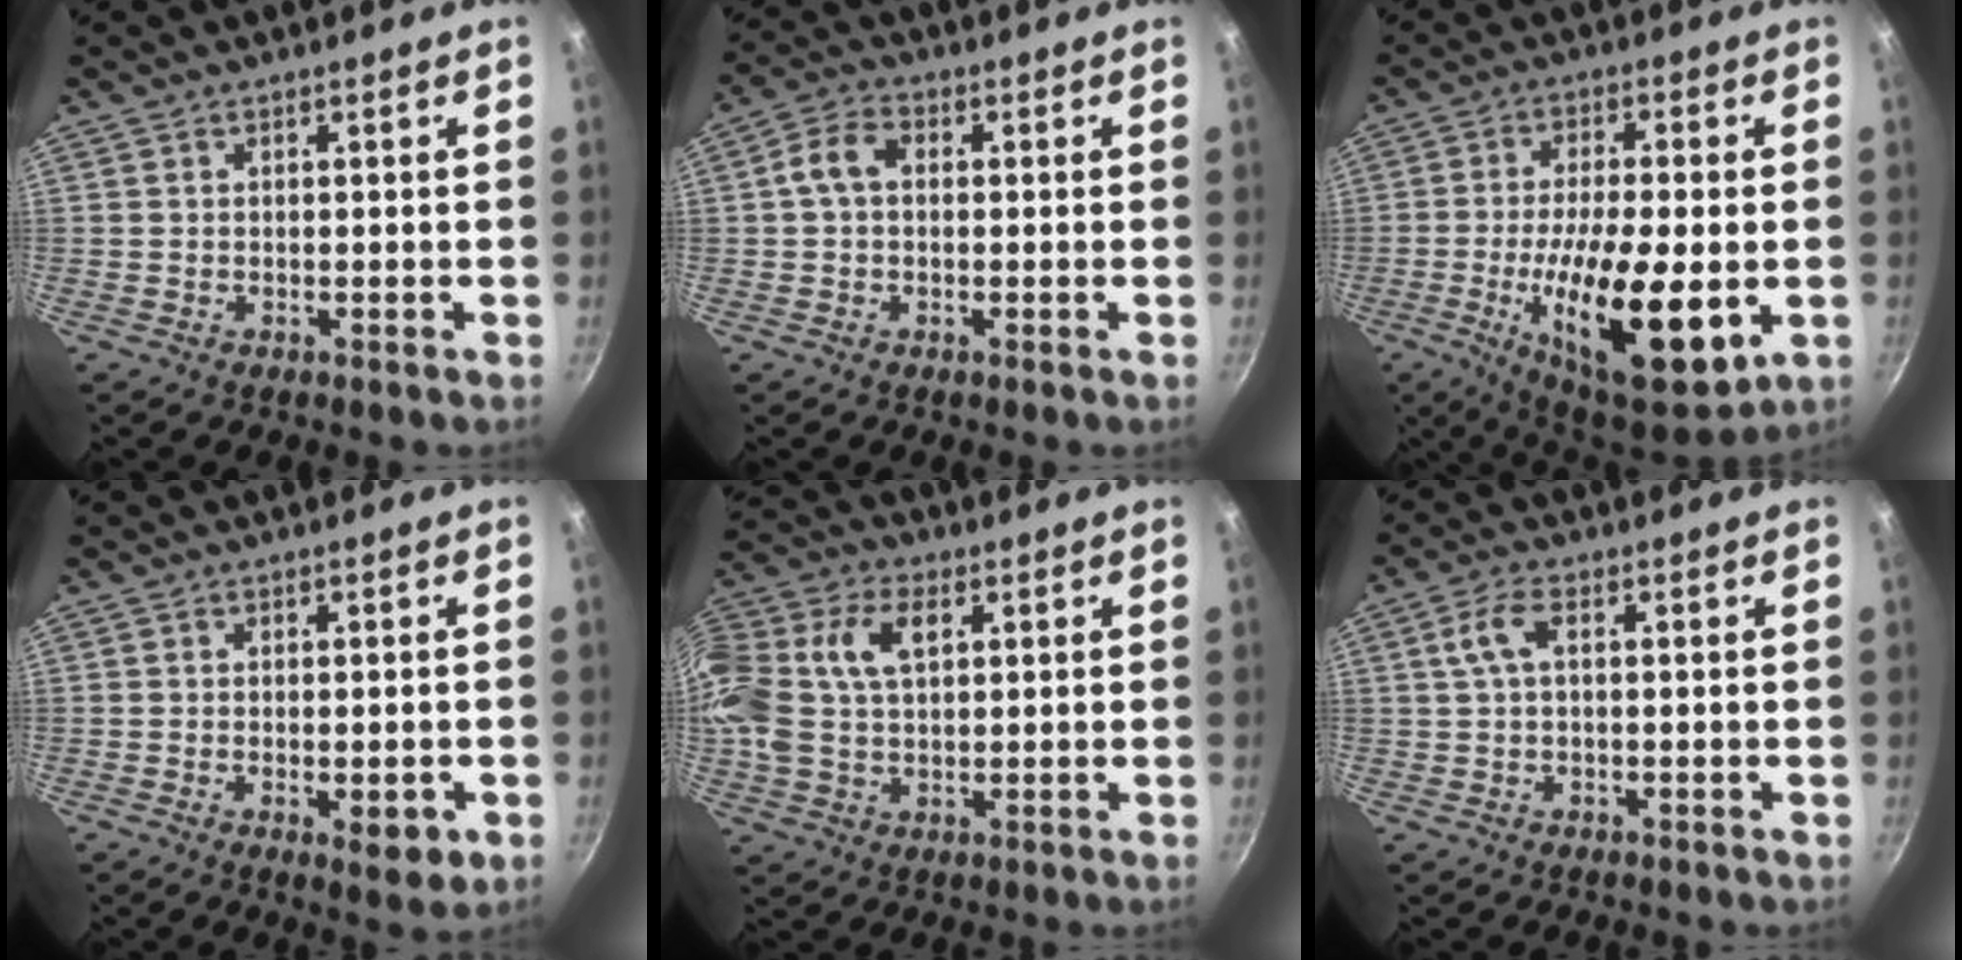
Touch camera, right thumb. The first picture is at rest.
{"total": 5.4, "force": [0.4, 3.7, 3.9], "torque": [-0.072, 0.018, -0.001]}
{"total": 20.8, "force": [-4.7, 7.5, 18.8], "torque": [-0.319, -0.018, -0.061]}
{"total": 5.0, "force": [-1.5, 1.9, 4.4], "torque": [-0.055, -0.005, -0.014]}
{"total": 18.6, "force": [4.4, 11.8, 13.7], "torque": [-0.333, 0.031, 0.079]}
{"total": 4.2, "force": [0.9, 2.0, 3.6], "torque": [-0.084, 0.014, 0.015]}